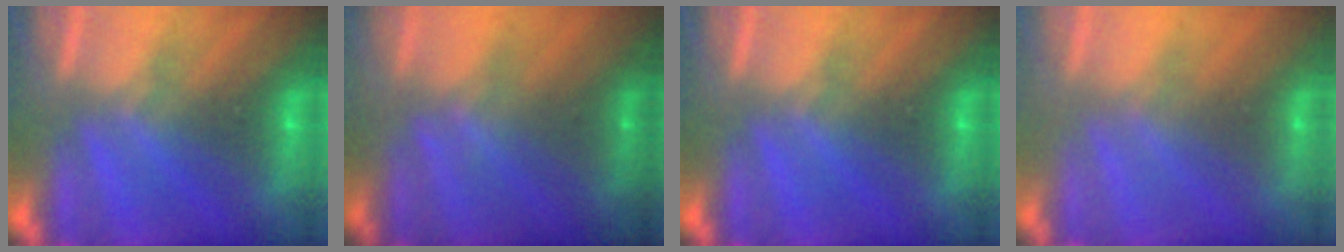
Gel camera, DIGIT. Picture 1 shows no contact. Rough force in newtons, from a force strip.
{"total": 1.4}
{"total": 0.0}
{"total": 3.4}